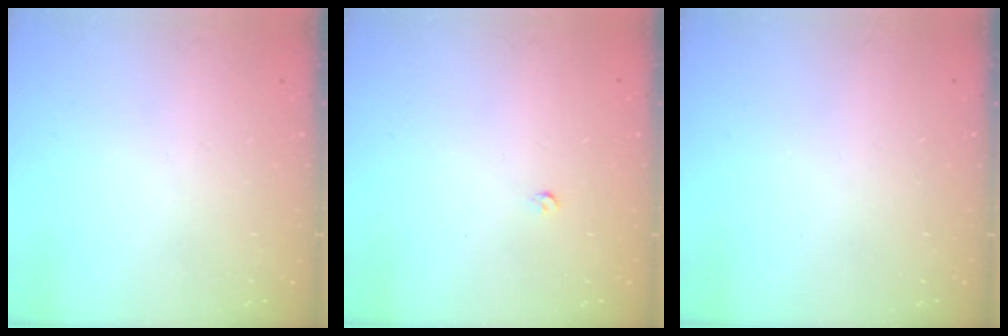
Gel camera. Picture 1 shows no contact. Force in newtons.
{"total": 2.6, "press": 2.5, "slide": 0.4}
{"total": 0.0}